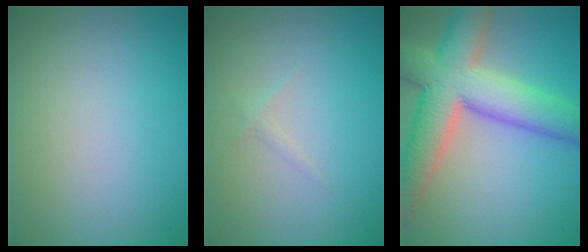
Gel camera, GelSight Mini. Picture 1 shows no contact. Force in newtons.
{"total": 0.5, "press": 0.5, "slide": 0.0}
{"total": 10.2, "press": 10.1, "slide": 0.8}